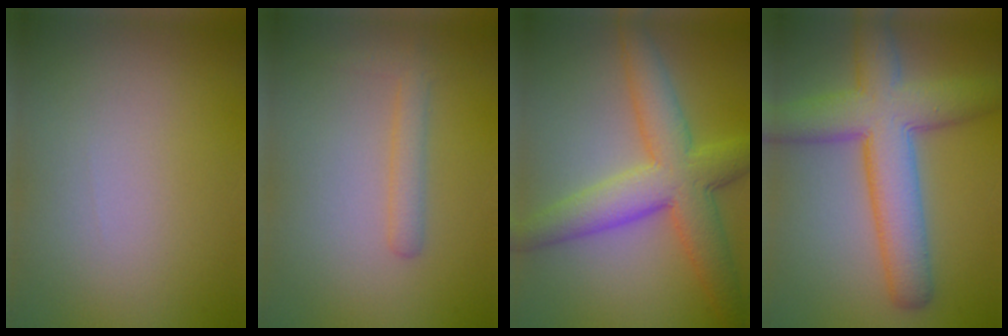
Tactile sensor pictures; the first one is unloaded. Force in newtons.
{"total": 1.9, "press": 1.9, "slide": 0.2}
{"total": 7.3, "press": 7.3, "slide": 0.2}
{"total": 8.6, "press": 8.6, "slide": 0.3}